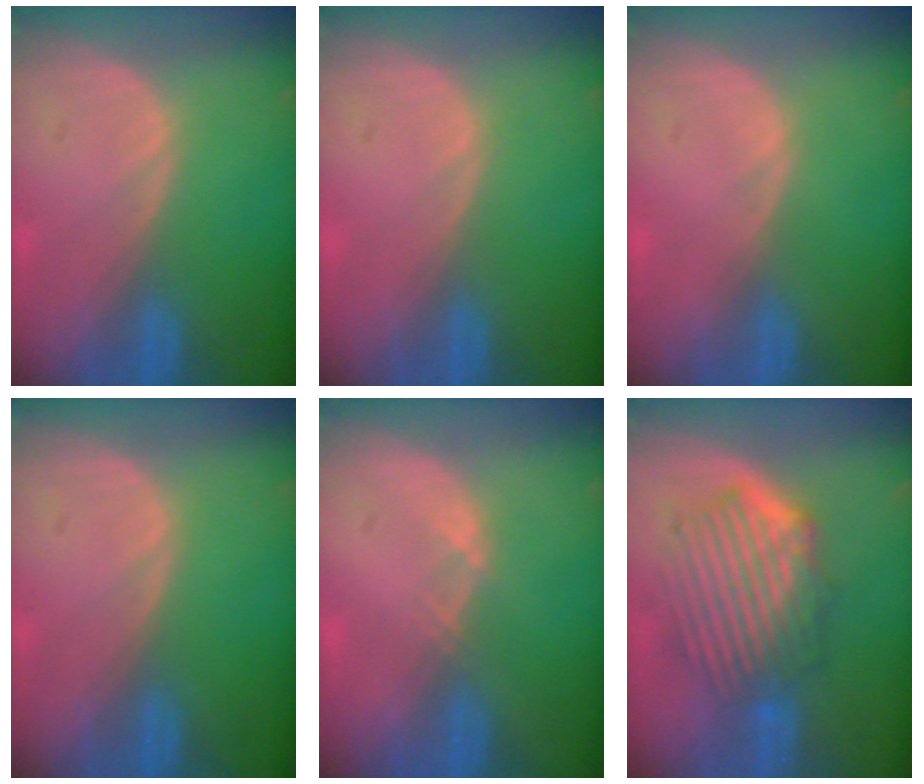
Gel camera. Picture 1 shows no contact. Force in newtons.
{"total": 0.0}
{"total": 0.0}
{"total": 0.0}
{"total": 1.0, "press": 0.8, "slide": 0.5}
{"total": 9.4, "press": 8.4, "slide": 4.4}